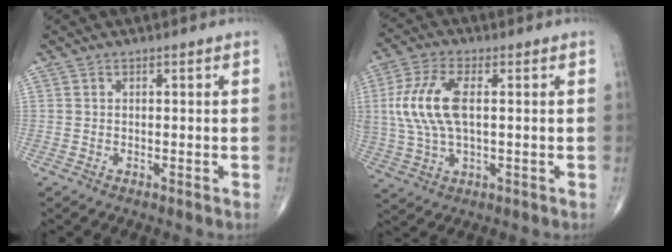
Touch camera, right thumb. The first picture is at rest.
{"total": 12.1, "force": [1.5, 5.7, 10.5], "torque": [-0.235, 0.006, 0.031]}